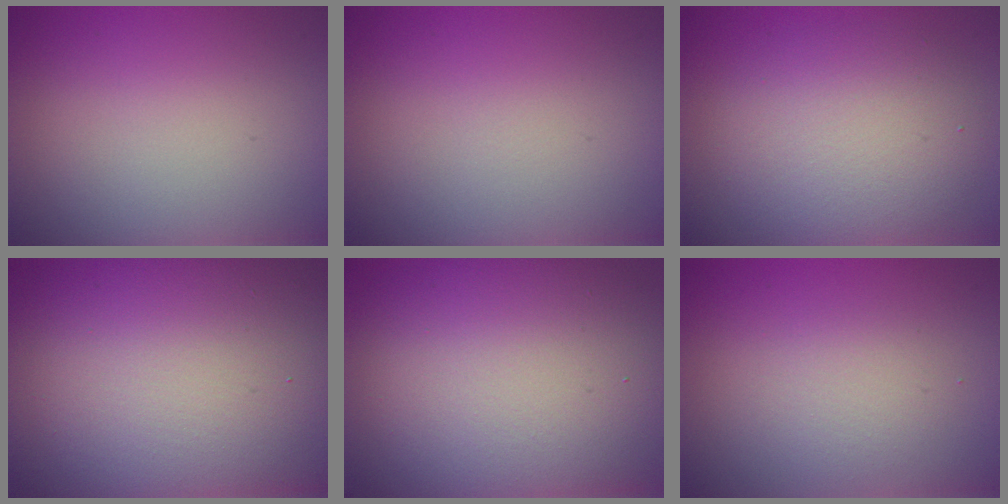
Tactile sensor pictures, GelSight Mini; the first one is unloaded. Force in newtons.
{"total": 0.0}
{"total": 6.0, "press": 6.0, "slide": 0.3}
{"total": 18.5, "press": 18.5, "slide": 1.2}
{"total": 14.5, "press": 14.4, "slide": 1.0}
{"total": 1.9, "press": 1.9, "slide": 0.0}